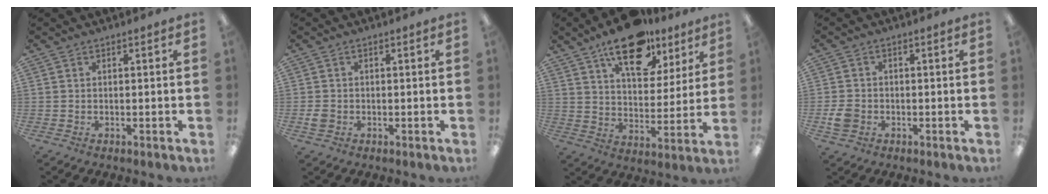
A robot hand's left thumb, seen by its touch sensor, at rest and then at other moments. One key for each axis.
{"total": 2.2, "fx": -0.4, "fy": 1.9, "fz": 1.0, "tx": -0.010, "ty": 0.001, "tz": -0.010}
{"total": 18.0, "fx": 12.2, "fy": 8.6, "fz": 10.1, "tx": -0.144, "ty": -0.063, "tz": 0.206}
{"total": 4.0, "fx": -1.3, "fy": 3.3, "fz": 1.9, "tx": -0.036, "ty": -0.001, "tz": -0.026}